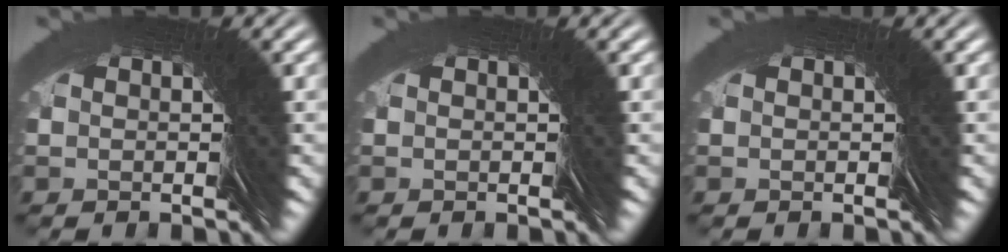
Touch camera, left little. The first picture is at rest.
{"total": 0.0}
{"total": 0.0}